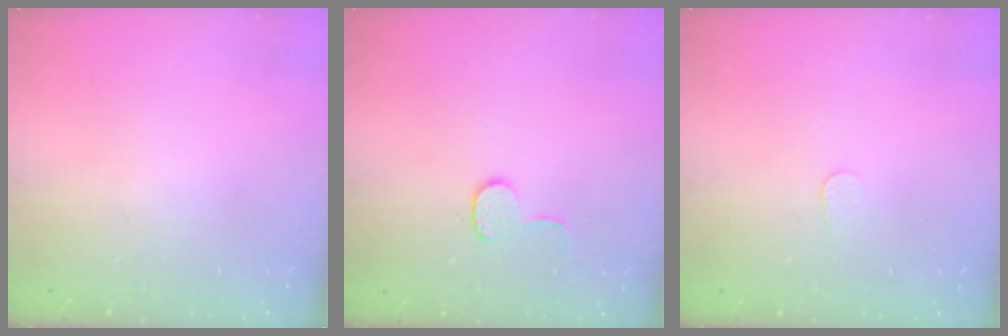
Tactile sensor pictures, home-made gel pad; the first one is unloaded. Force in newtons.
{"total": 6.4, "press": 6.4, "slide": 0.6}
{"total": 2.6, "press": 2.6, "slide": 0.2}